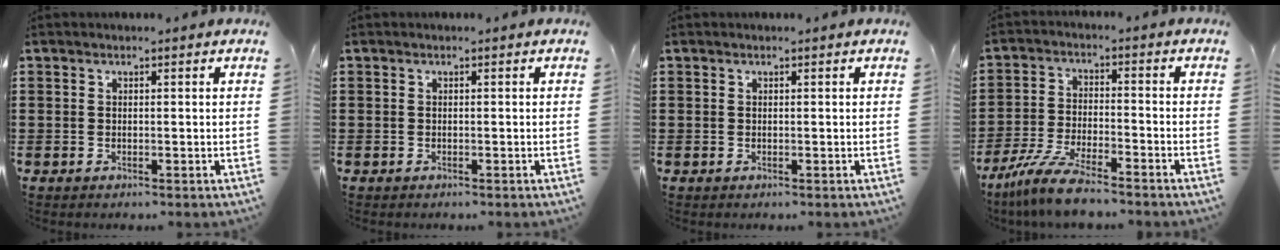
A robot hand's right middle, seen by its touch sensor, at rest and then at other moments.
{"total": 0.0}
{"total": 0.0}
{"total": 7.6, "force": [-6.6, 0.4, 3.8], "torque": [-0.089, -0.007, -0.130]}